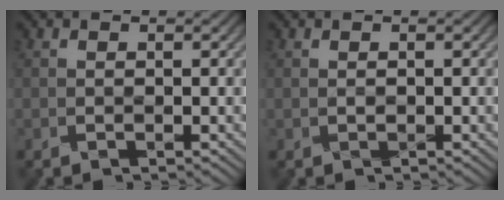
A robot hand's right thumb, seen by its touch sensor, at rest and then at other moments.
{"total": 0.0}